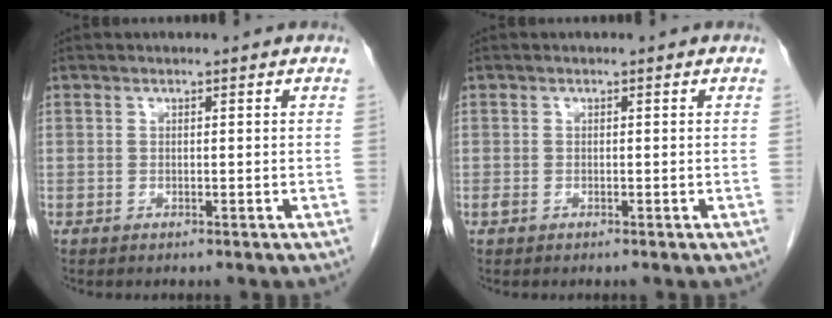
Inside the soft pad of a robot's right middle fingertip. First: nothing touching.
{"total": 0.5, "force": [-0.3, 0.3, 0.4], "torque": [-0.012, -0.001, -0.003]}